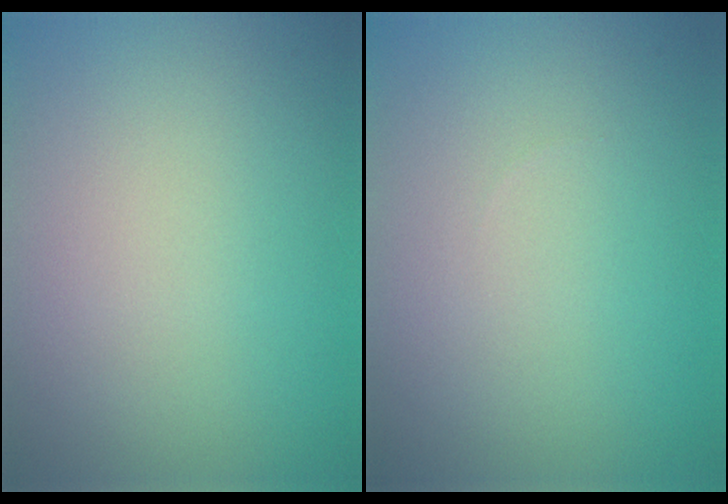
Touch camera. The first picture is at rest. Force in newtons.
{"total": 0.0}